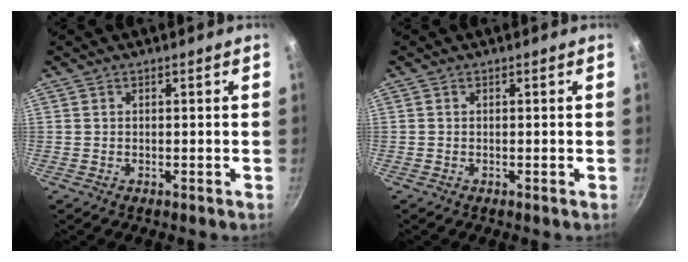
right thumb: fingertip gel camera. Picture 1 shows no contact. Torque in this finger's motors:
{"motor_torque": [-0.33, -0.02, 0.13, -0.04, 0.00]}